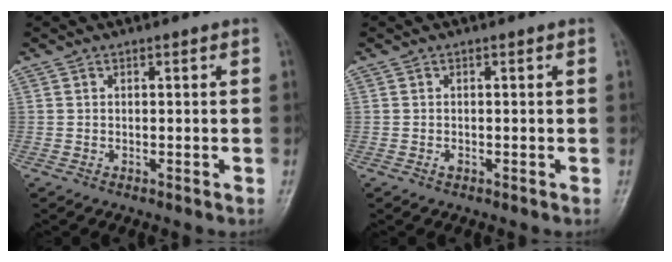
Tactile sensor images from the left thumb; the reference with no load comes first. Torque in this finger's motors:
{"motor_torque": [0.00, 0.12, 0.08, 0.14, 0.00]}